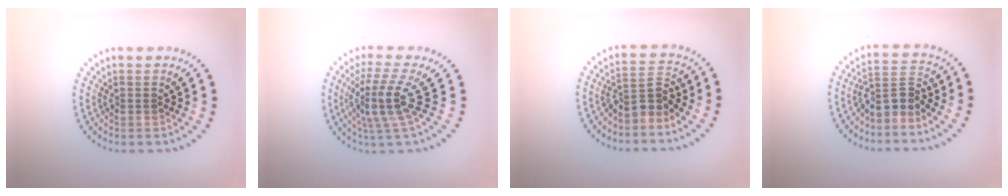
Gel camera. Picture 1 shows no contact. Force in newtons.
{"total": 4.1, "press": 3.1, "slide": 2.7}
{"total": 2.8, "press": 2.0, "slide": 2.0}
{"total": 2.8, "press": 2.3, "slide": 1.7}